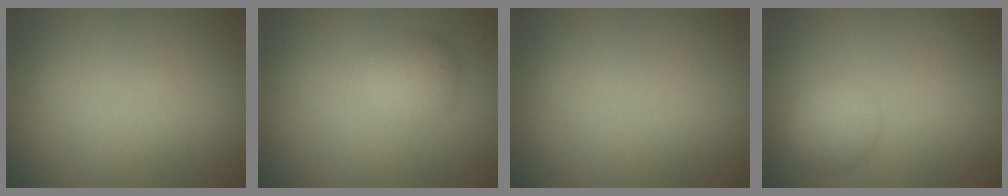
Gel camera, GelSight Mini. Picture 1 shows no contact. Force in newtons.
{"total": 2.5, "press": 2.5, "slide": 0.1}
{"total": 0.0}
{"total": 2.8, "press": 2.8, "slide": 0.1}